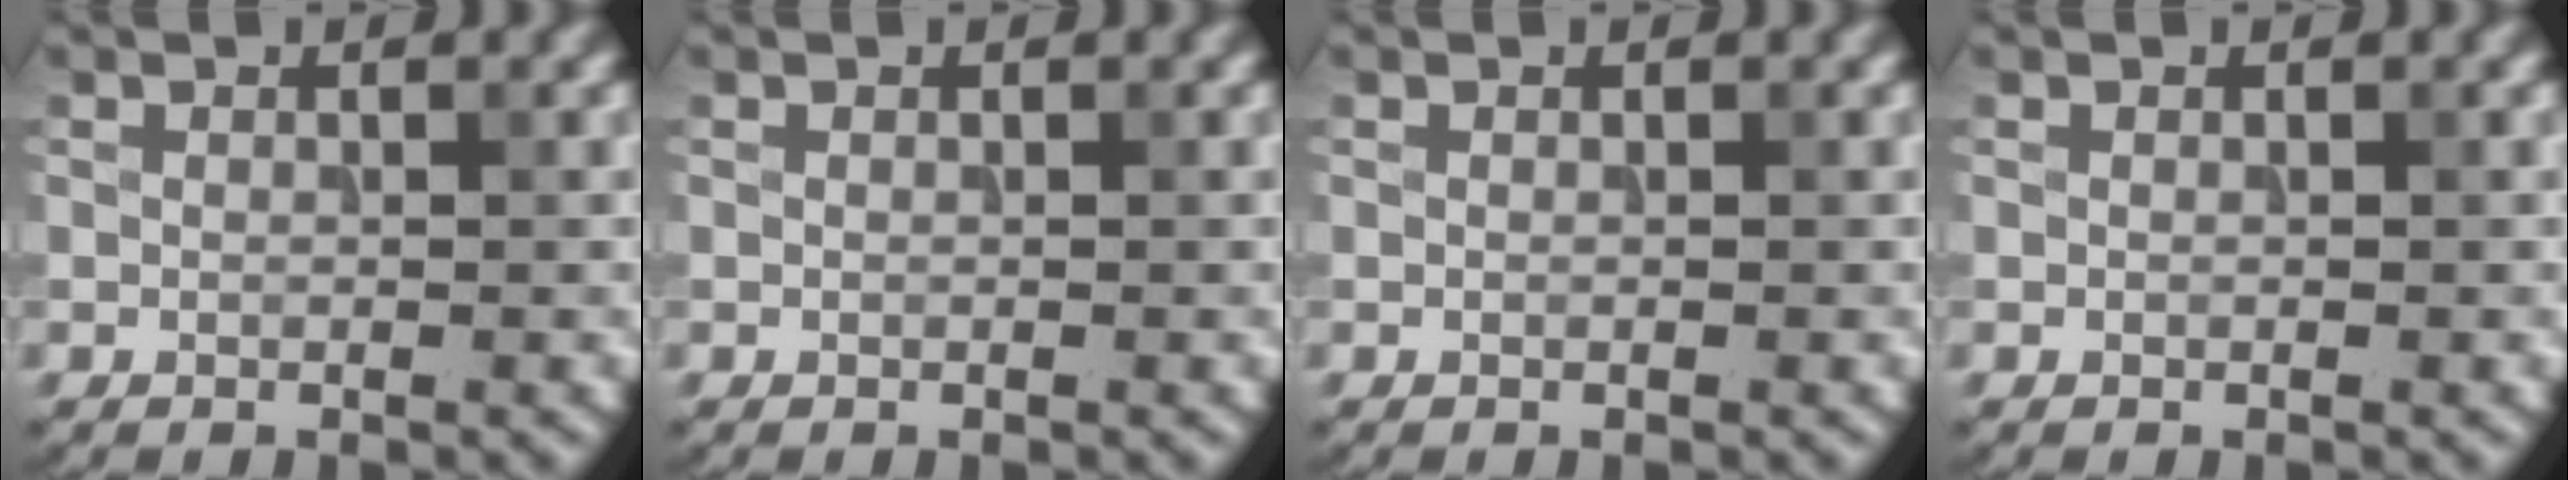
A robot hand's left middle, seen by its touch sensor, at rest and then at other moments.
{"total": 0.0}
{"total": 0.0}
{"total": 0.0}